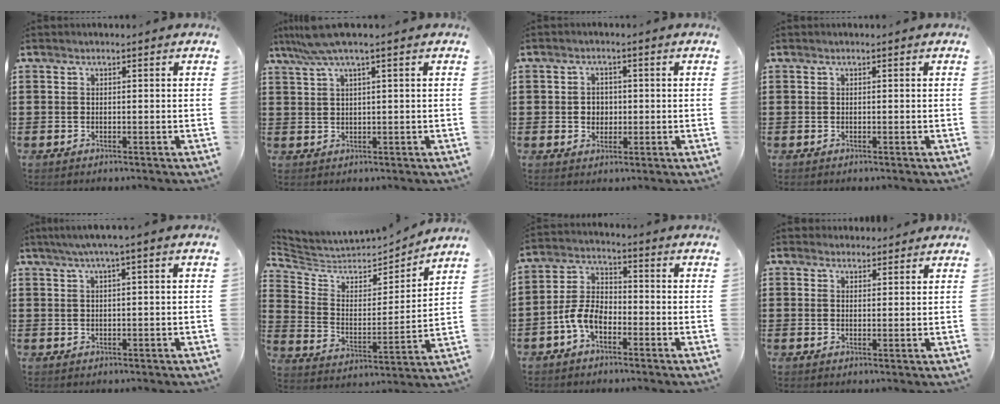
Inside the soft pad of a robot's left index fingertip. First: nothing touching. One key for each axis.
{"total": 4.6, "fx": 2.7, "fy": -0.1, "fz": 3.8, "tx": -0.086, "ty": -0.001, "tz": 0.046}
{"total": 2.5, "fx": -0.1, "fy": 2.3, "fz": 1.1, "tx": -0.022, "ty": 0.004, "tz": -0.007}
{"total": 0.0}
{"total": 2.1, "fx": 0.3, "fy": -0.1, "fz": 2.0, "tx": -0.036, "ty": -0.003, "tz": 0.005}
{"total": 4.8, "fx": 4.4, "fy": 1.9, "fz": 0.7, "tx": -0.046, "ty": -0.037, "tz": 0.071}
{"total": 5.8, "fx": -3.1, "fy": 3.1, "fz": 3.7, "tx": -0.100, "ty": 0.004, "tz": -0.067}
{"total": 2.2, "fx": 2.1, "fy": 0.7, "fz": -0.1, "tx": -0.004, "ty": 0.003, "tz": 0.041}